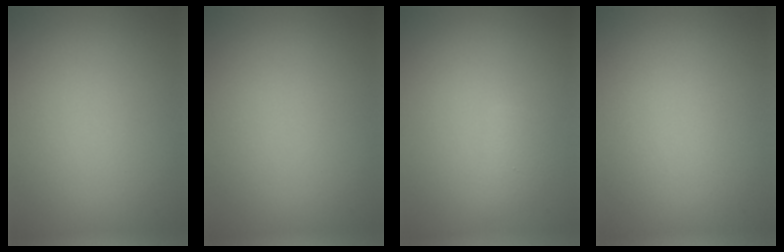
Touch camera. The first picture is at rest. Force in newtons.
{"total": 0.0}
{"total": 1.3, "press": 1.3, "slide": 0.1}
{"total": 0.0}